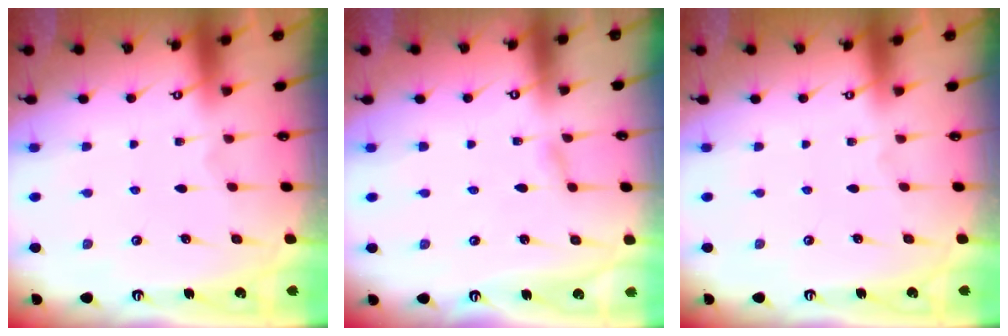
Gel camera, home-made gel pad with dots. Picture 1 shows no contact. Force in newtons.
{"total": 0.9, "press": 0.9, "slide": 0.1}
{"total": 0.0}